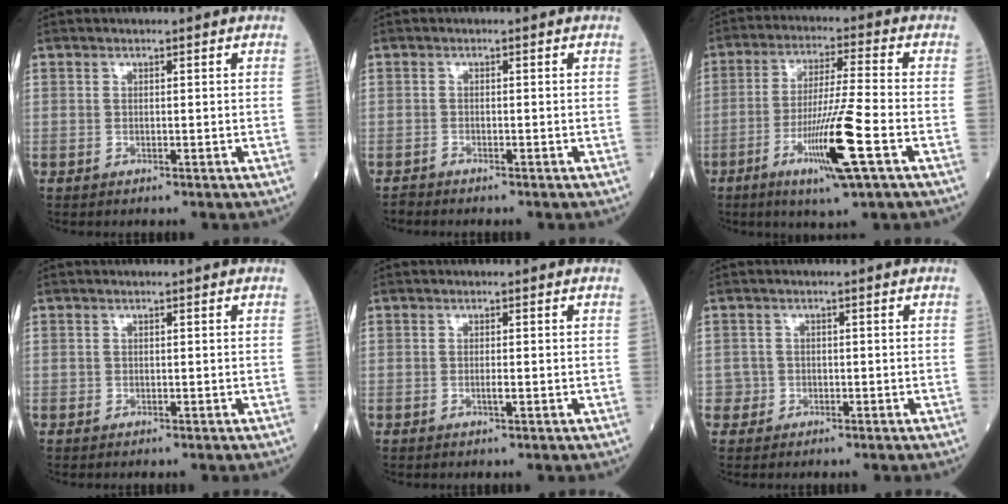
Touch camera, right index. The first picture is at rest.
{"total": 1.1, "force": [-1.1, 0.0, 0.1], "torque": [-0.007, -0.003, -0.020]}
{"total": 12.0, "force": [-4.9, -0.6, 10.9], "torque": [-0.202, -0.019, -0.090]}
{"total": 0.0}
{"total": 0.9, "force": [-0.4, 0.0, 0.8], "torque": [-0.015, -0.001, -0.007]}
{"total": 1.6, "force": [-0.7, 1.4, -0.4], "torque": [0.012, 0.011, -0.017]}